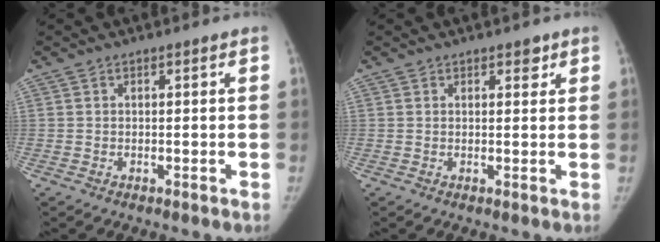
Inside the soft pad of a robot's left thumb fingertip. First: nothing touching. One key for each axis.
{"total": 1.6, "fx": 1.1, "fy": 0.9, "fz": 0.8, "tx": 0.003, "ty": -0.005, "tz": 0.011}